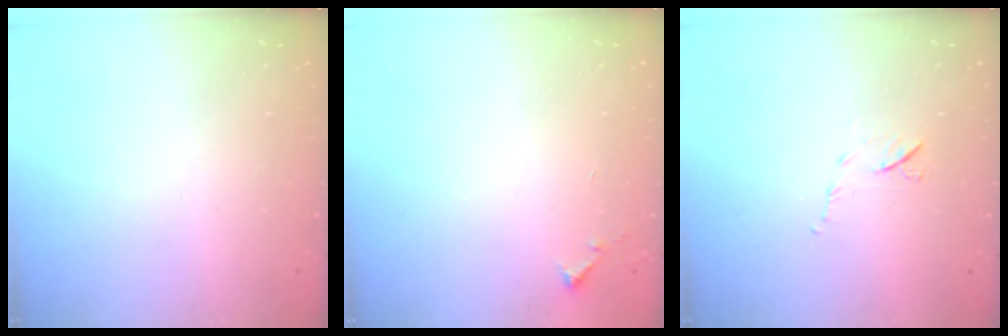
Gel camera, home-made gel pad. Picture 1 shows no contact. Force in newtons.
{"total": 5.8, "press": 5.8, "slide": 0.4}
{"total": 7.0, "press": 7.0, "slide": 0.7}